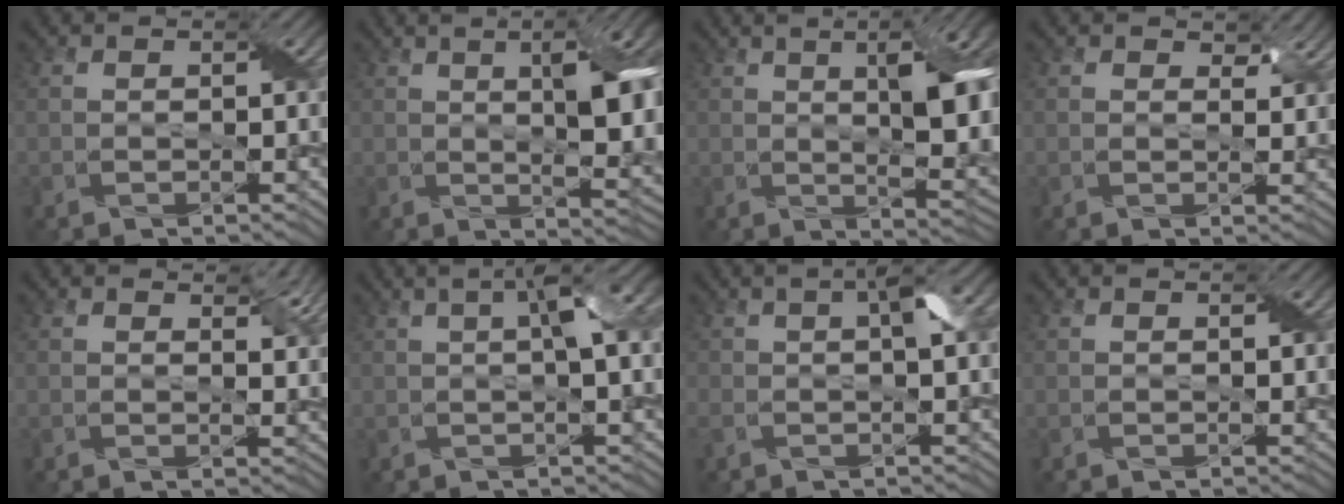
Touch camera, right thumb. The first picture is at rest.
{"total": 12.3, "force": [2.6, 4.4, 11.2], "torque": [-0.144, 0.026, 0.031]}
{"total": 13.5, "force": [3.1, 4.8, 12.2], "torque": [-0.162, 0.026, 0.045]}
{"total": 2.2, "force": [1.5, 1.1, 1.1], "torque": [-0.020, -0.005, 0.024]}
{"total": 3.3, "force": [2.0, 1.4, 2.1], "torque": [-0.033, -0.003, 0.032]}
{"total": 6.0, "force": [1.3, 1.5, 5.7], "torque": [-0.092, 0.023, 0.017]}
{"total": 5.2, "force": [0.5, 1.9, 4.8], "torque": [-0.101, 0.011, 0.002]}
{"total": 0.0}